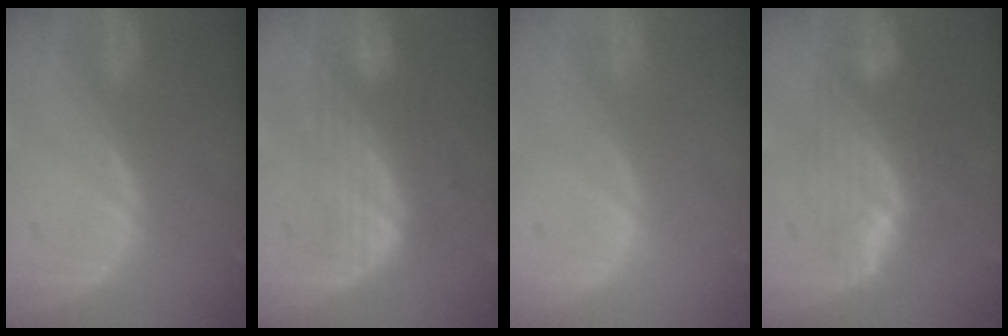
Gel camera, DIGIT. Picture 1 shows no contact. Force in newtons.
{"total": 7.6, "press": 6.8, "slide": 3.3}
{"total": 0.0}
{"total": 7.5, "press": 7.1, "slide": 2.6}